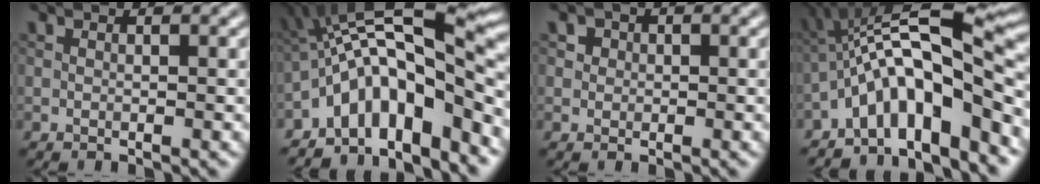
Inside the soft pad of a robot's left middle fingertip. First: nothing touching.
{"total": 11.9, "force": [-4.4, 4.2, 10.2], "torque": [-0.146, 0.028, -0.077]}
{"total": 2.5, "force": [1.0, 2.0, 1.1], "torque": [-0.010, 0.012, 0.005]}
{"total": 11.2, "force": [-4.0, 3.3, 9.9], "torque": [-0.146, 0.029, -0.073]}